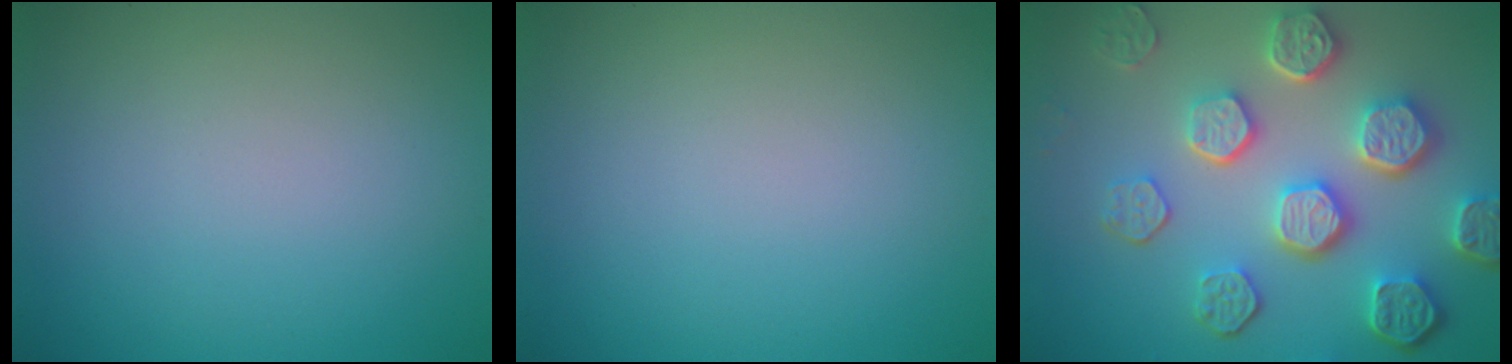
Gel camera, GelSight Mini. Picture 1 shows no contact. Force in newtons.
{"total": 0.0}
{"total": 7.7, "press": 6.0, "slide": 4.8}